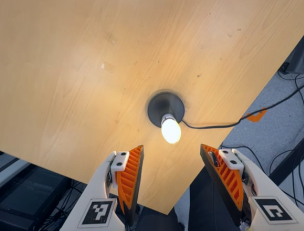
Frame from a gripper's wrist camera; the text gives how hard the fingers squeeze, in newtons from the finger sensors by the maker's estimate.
{"total": 0.0}